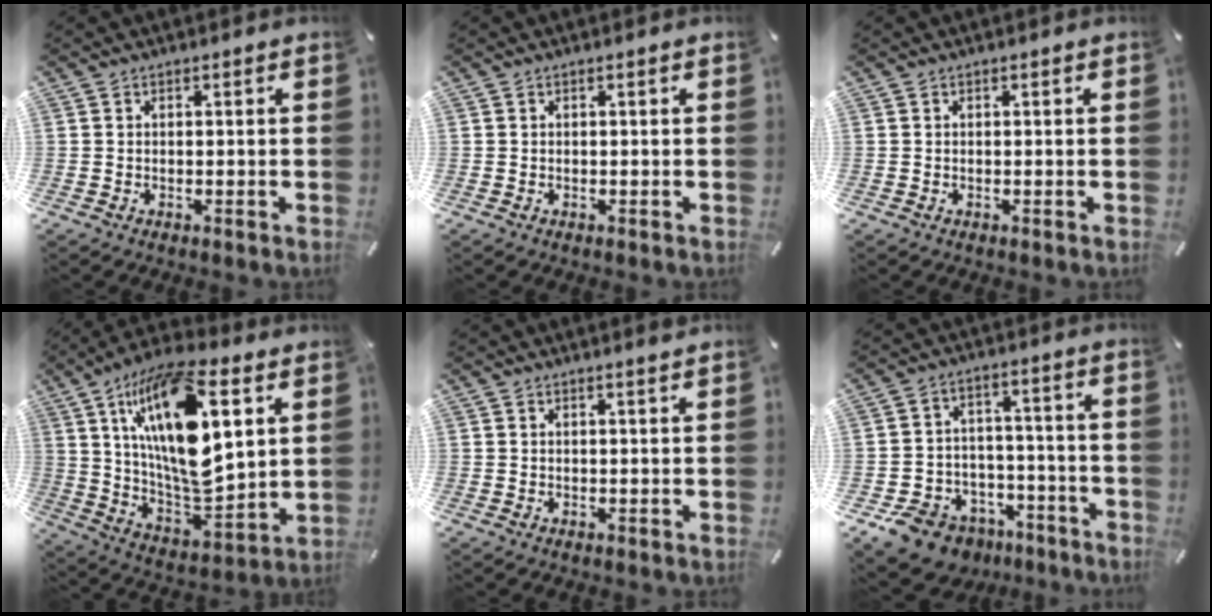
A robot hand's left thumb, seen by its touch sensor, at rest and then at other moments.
{"total": 0.0}
{"total": 0.0}
{"total": 23.5, "force": [9.7, 9.9, 19.0], "torque": [-0.381, -0.054, 0.157]}
{"total": 1.0, "force": [0.9, -0.1, 0.4], "torque": [-0.007, -0.002, 0.017]}
{"total": 10.5, "force": [-7.1, 7.3, 2.7], "torque": [-0.043, 0.057, -0.119]}